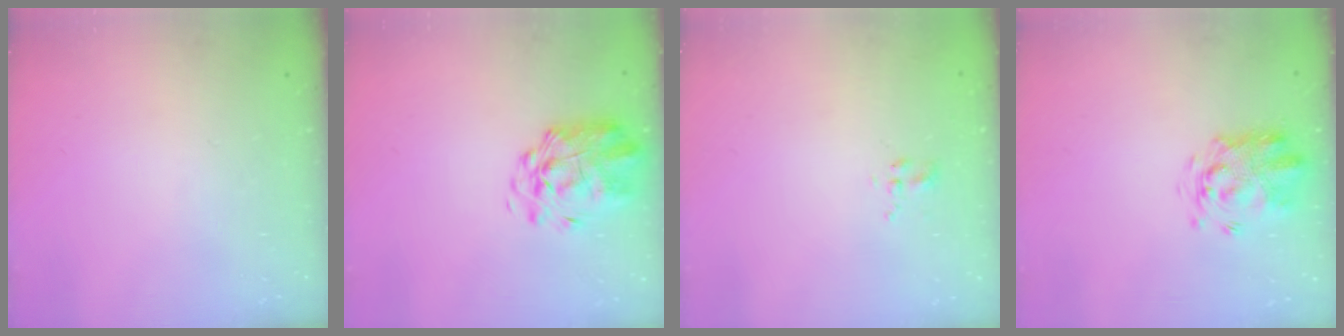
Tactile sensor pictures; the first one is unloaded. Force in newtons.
{"total": 2.0, "press": 1.8, "slide": 0.9}
{"total": 2.3, "press": 2.0, "slide": 1.1}
{"total": 3.4, "press": 3.3, "slide": 0.7}